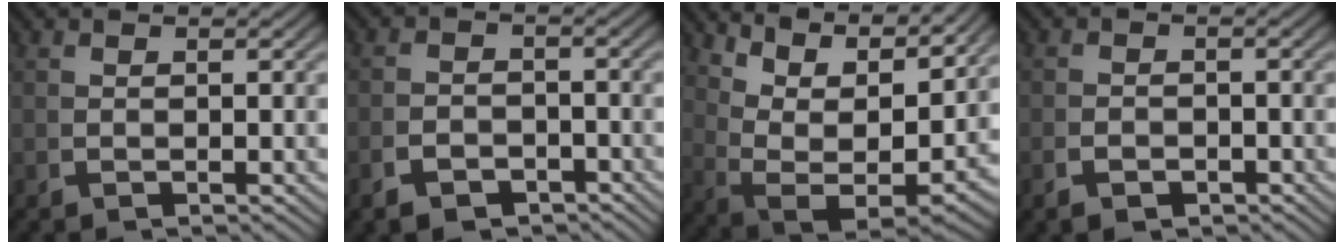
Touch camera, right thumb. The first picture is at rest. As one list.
[{"total": 3.0, "force": [-2.4, 1.5, 0.8], "torque": [0.000, -0.008, -0.039]}, {"total": 12.8, "force": [2.2, 8.4, 9.4], "torque": [-0.200, -0.051, 0.055]}, {"total": 1.8, "force": [-1.4, 1.0, 0.6], "torque": [-0.004, -0.005, -0.023]}]